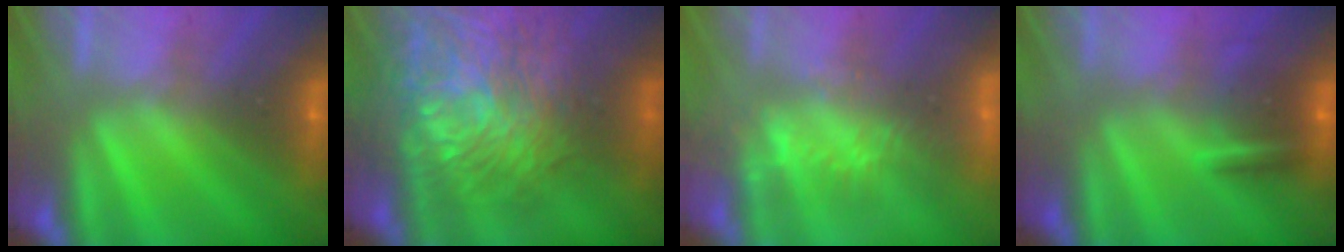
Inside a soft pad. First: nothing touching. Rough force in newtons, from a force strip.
{"total": 9.9}
{"total": 3.3}
{"total": 6.6}